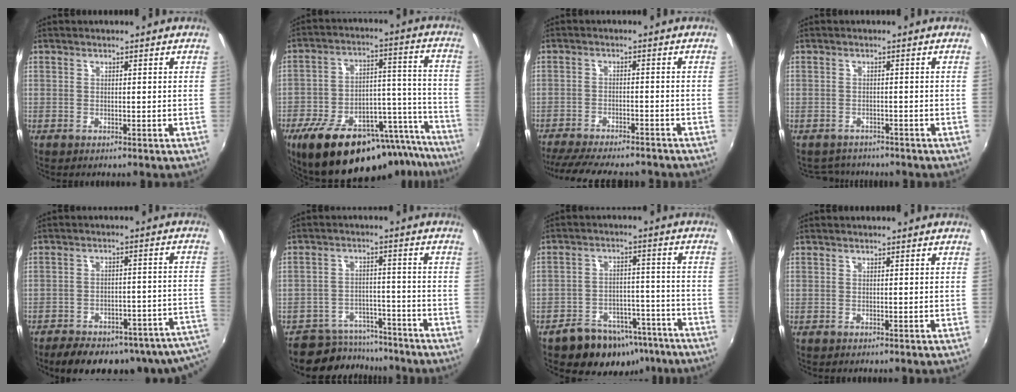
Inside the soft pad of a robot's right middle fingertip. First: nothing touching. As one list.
[{"total": 28.5, "force": [-22.3, 10.4, 14.4], "torque": [-0.217, 0.023, -0.302]}, {"total": 15.2, "force": [-13.2, 3.2, 6.8], "torque": [-0.141, -0.026, -0.200]}, {"total": 4.2, "force": [-3.8, 1.8, 0.4], "torque": [-0.018, -0.004, -0.060]}, {"total": 23.0, "force": [-18.5, 7.7, 11.3], "torque": [-0.159, -0.018, -0.217]}, {"total": 9.0, "force": [-7.9, 4.2, 0.6], "torque": [-0.024, 0.021, -0.112]}, {"total": 14.5, "force": [-10.7, 8.2, 5.5], "torque": [-0.109, 0.022, -0.130]}, {"total": 0.0}]